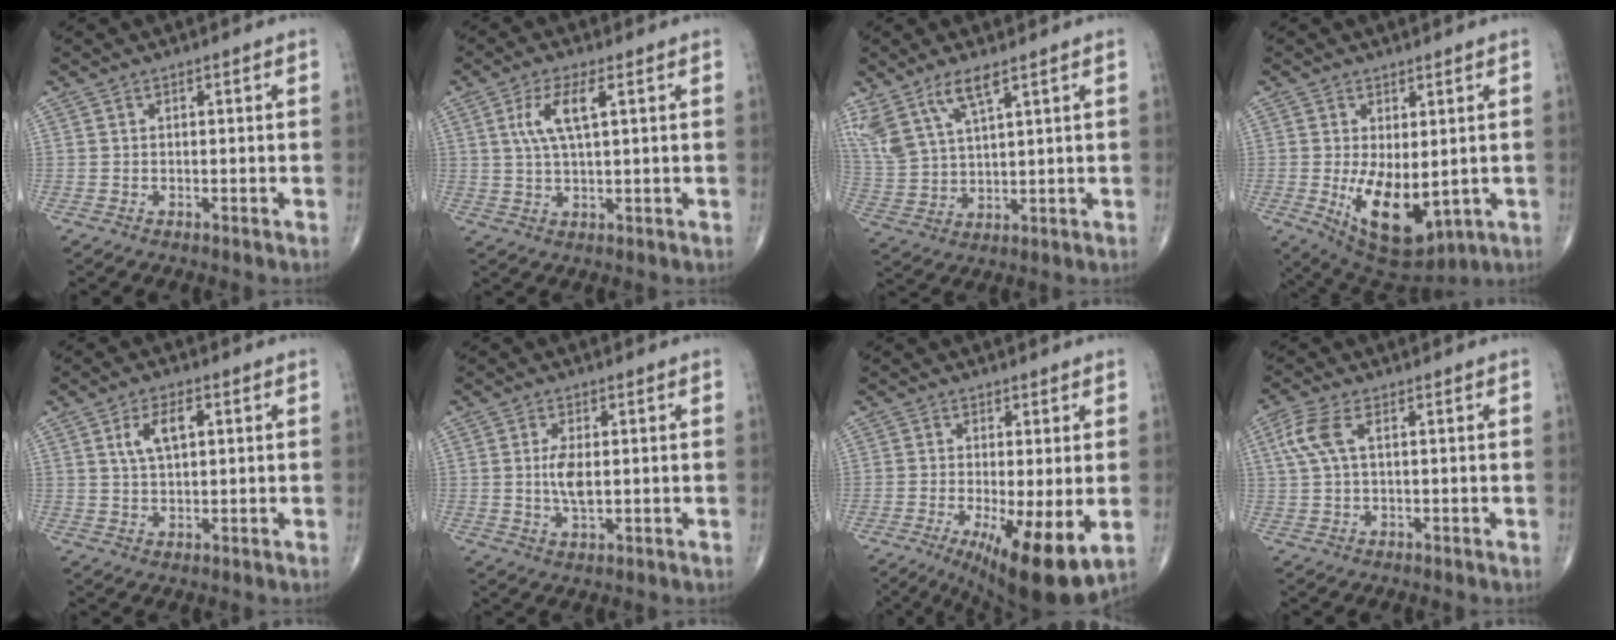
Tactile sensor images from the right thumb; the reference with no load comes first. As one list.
[{"total": 6.7, "force": [2.0, 1.9, 6.1], "torque": [-0.132, 0.002, 0.042]}, {"total": 10.6, "force": [6.8, 3.4, 7.4], "torque": [-0.166, -0.019, 0.148]}, {"total": 12.1, "force": [-1.7, 6.0, 10.3], "torque": [-0.151, -0.024, -0.002]}, {"total": 5.7, "force": [1.8, 2.6, 4.7], "torque": [-0.087, 0.003, 0.035]}, {"total": 4.7, "force": [0.3, 1.9, 4.3], "torque": [-0.088, -0.010, 0.006]}, {"total": 13.1, "force": [-3.7, 3.3, 12.1], "torque": [-0.180, -0.024, -0.048]}, {"total": 5.3, "force": [1.5, 2.1, 4.7], "torque": [-0.133, 0.017, 0.031]}]